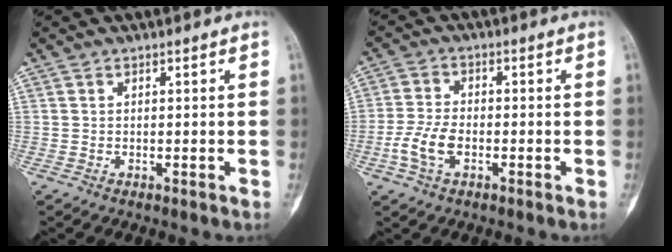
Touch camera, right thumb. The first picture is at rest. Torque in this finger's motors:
{"motor_torque": [0.78, 0.52, 0.89, -0.42, 0.06]}